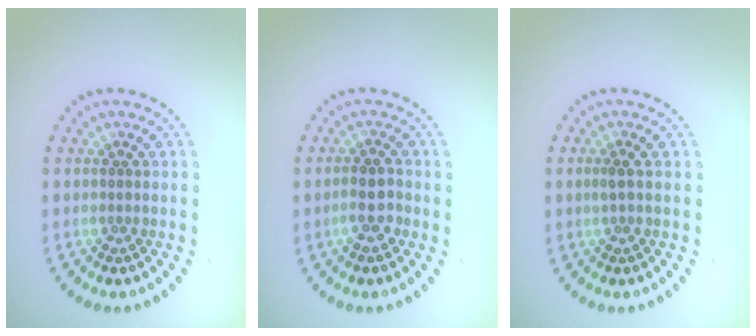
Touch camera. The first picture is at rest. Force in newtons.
{"total": 2.1, "press": 2.0, "slide": 0.8}
{"total": 0.9, "press": 0.8, "slide": 0.4}